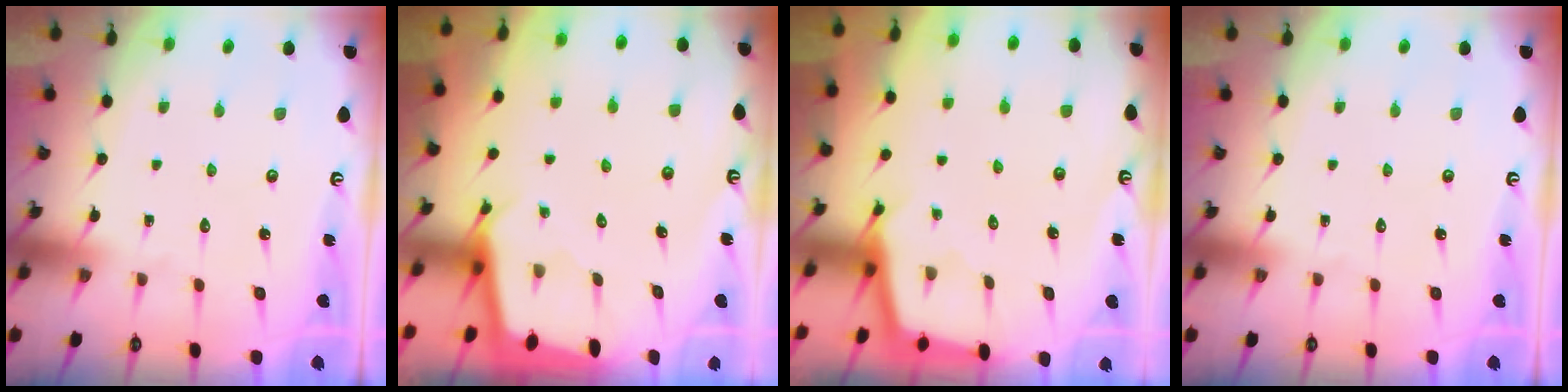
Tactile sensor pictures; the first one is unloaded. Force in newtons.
{"total": 2.5, "press": 2.5, "slide": 0.1}
{"total": 2.3, "press": 2.3, "slide": 0.2}
{"total": 0.0}